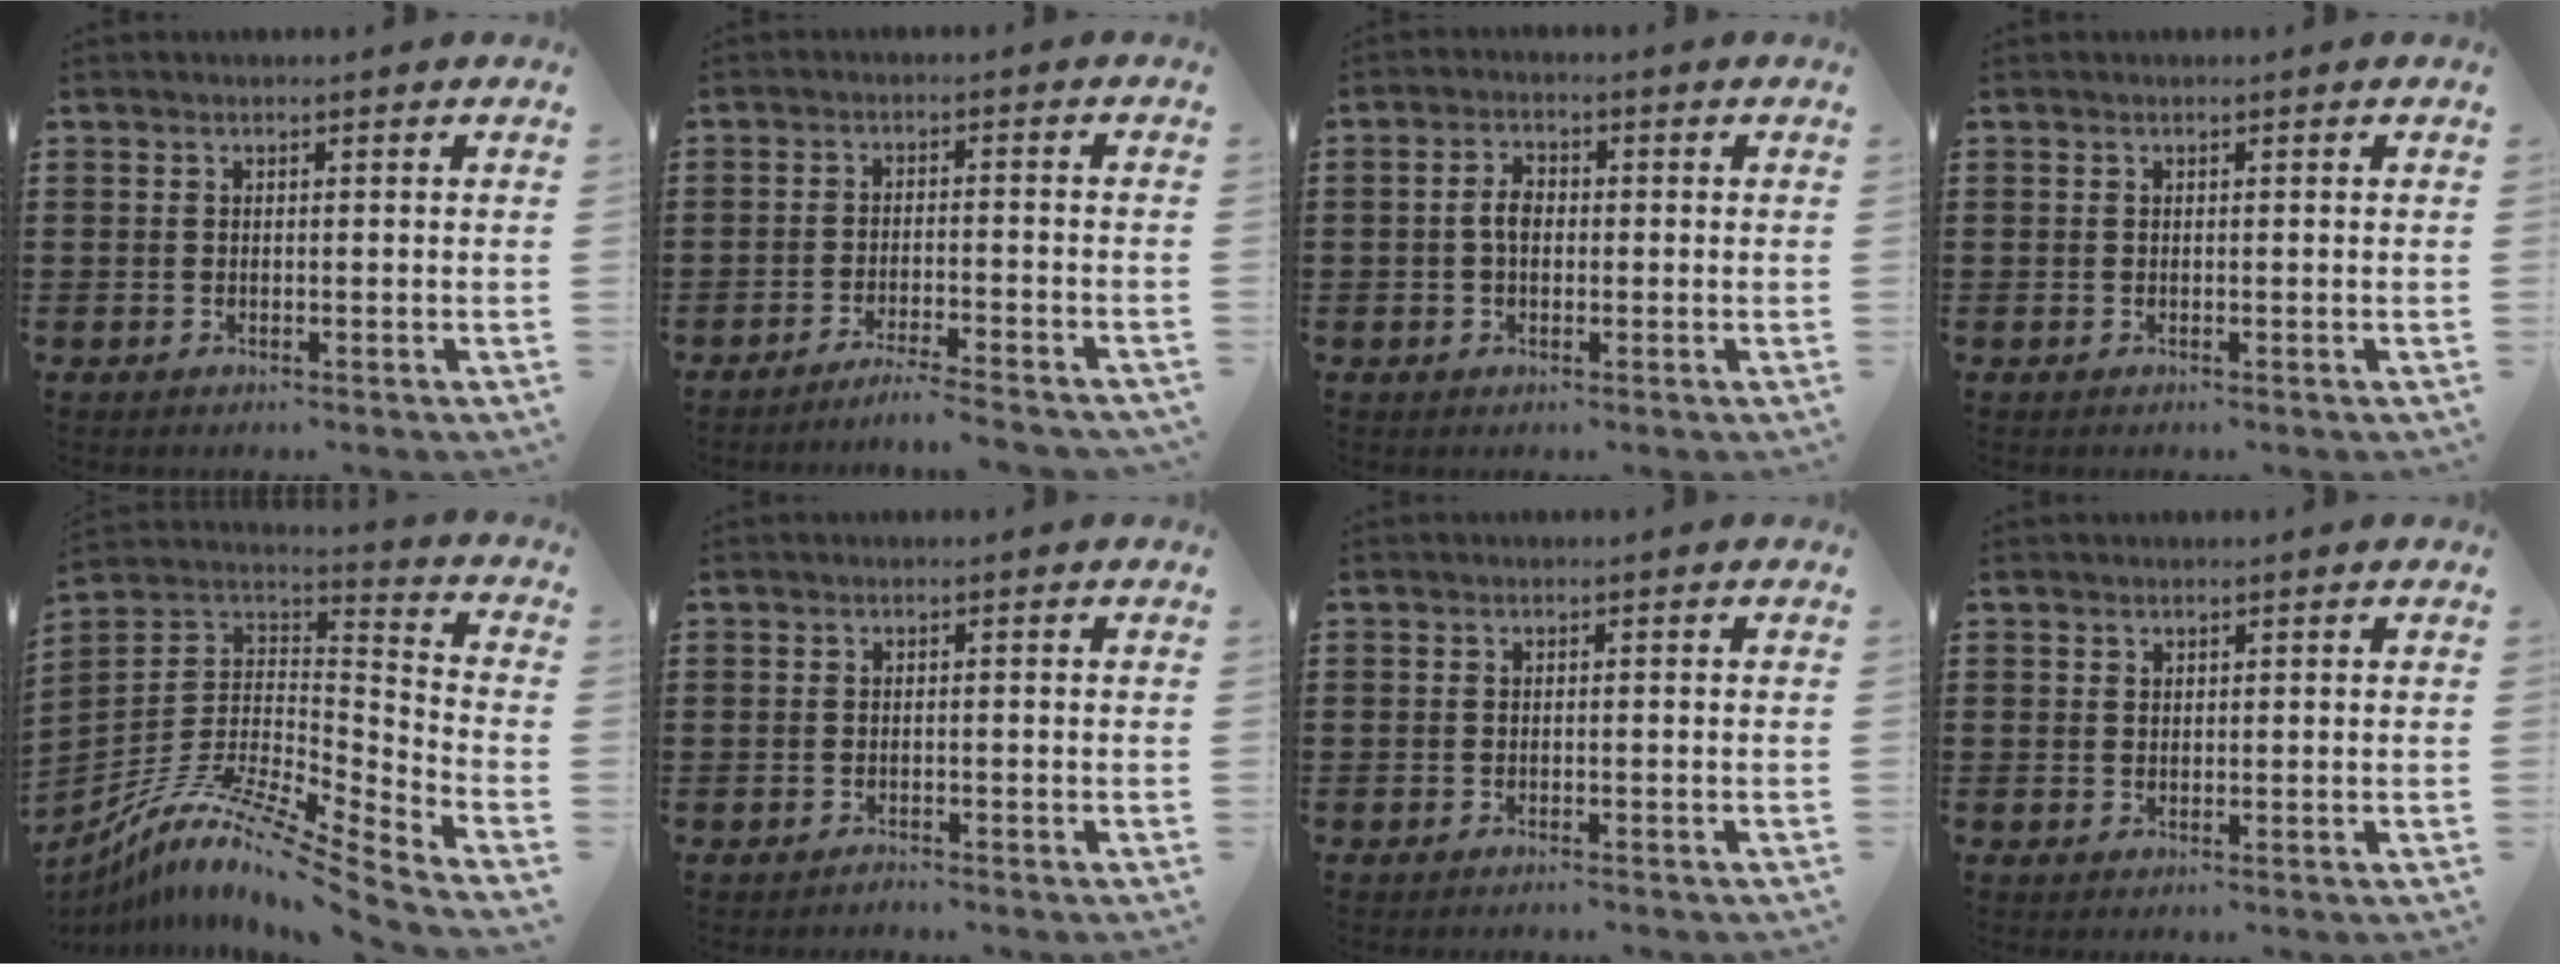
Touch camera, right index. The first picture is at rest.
{"total": 3.5, "force": [-3.3, -0.5, 1.1], "torque": [-0.020, -0.004, -0.067]}
{"total": 3.4, "force": [-0.2, 2.0, 2.7], "torque": [-0.052, 0.006, -0.005]}
{"total": 0.0}
{"total": 10.4, "force": [-8.0, 1.2, 6.5], "torque": [-0.139, -0.008, -0.164]}
{"total": 0.9, "force": [-0.9, 0.1, 0.0], "torque": [-0.002, 0.002, -0.019]}
{"total": 0.6, "force": [-0.6, 0.0, 0.2], "torque": [-0.005, -0.001, -0.012]}
{"total": 0.8, "force": [0.6, 0.5, 0.1], "torque": [-0.003, 0.001, 0.012]}